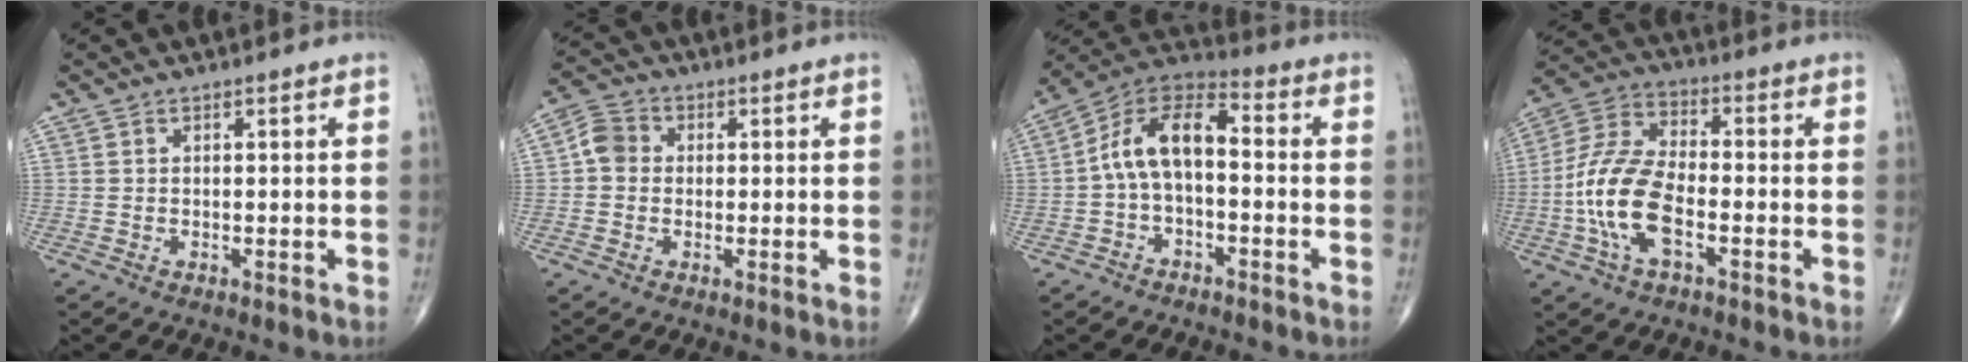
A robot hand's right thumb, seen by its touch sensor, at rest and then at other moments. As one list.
[{"total": 4.5, "force": [0.0, 3.9, 2.2], "torque": [-0.030, 0.012, -0.010]}, {"total": 10.9, "force": [-0.8, 5.9, 9.1], "torque": [-0.157, 0.046, -0.028]}, {"total": 13.6, "force": [-3.7, 6.6, 11.3], "torque": [-0.238, 0.029, -0.076]}]